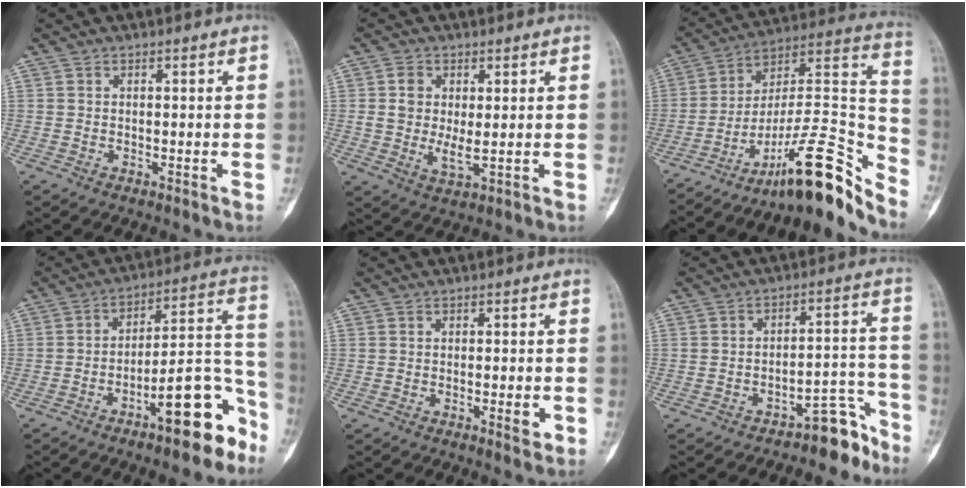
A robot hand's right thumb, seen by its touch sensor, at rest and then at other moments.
{"total": 5.8, "force": [0.8, 3.3, 4.8], "torque": [-0.079, -0.011, 0.016]}
{"total": 23.0, "force": [-16.2, 5.2, 15.5], "torque": [-0.193, 0.136, -0.258]}
{"total": 16.0, "force": [-9.2, 4.6, 12.3], "torque": [-0.153, 0.089, -0.141]}
{"total": 2.9, "force": [-0.9, 0.9, 2.6], "torque": [-0.033, -0.002, -0.011]}
{"total": 7.5, "force": [-6.4, 2.7, 2.8], "torque": [0.000, 0.104, -0.098]}